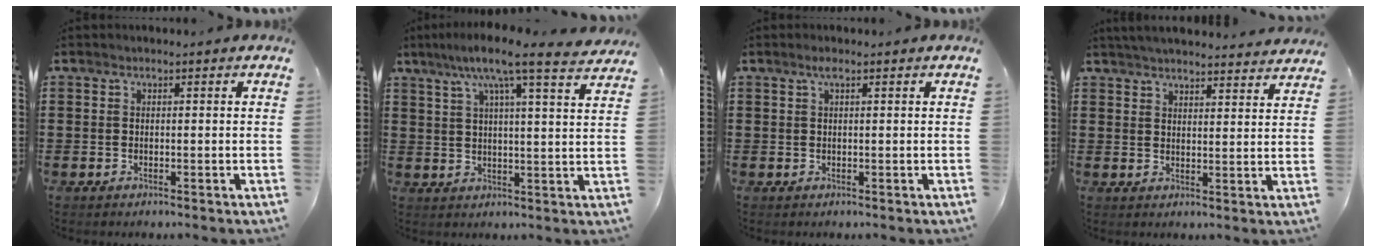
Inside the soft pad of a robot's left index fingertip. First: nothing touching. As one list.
[{"total": 8.7, "force": [6.6, 0.0, 5.6], "torque": [-0.124, -0.027, 0.108]}, {"total": 1.3, "force": [0.5, 0.2, 1.2], "torque": [-0.025, 0.004, 0.008]}, {"total": 4.0, "force": [3.9, -0.3, 0.6], "torque": [-0.025, -0.020, 0.071]}]